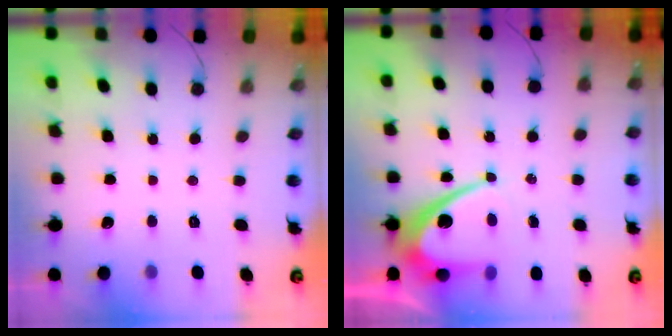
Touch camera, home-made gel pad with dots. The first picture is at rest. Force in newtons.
{"total": 10.3, "press": 10.2, "slide": 0.9}